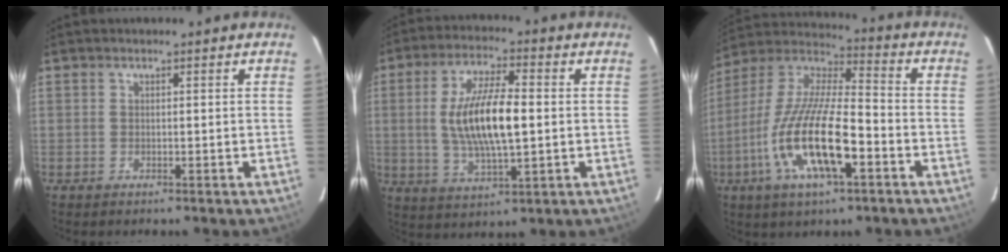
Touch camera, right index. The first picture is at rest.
{"total": 13.0, "force": [0.1, 4.1, 12.4], "torque": [-0.238, 0.001, 0.008]}
{"total": 19.0, "force": [-7.2, 5.6, 16.7], "torque": [-0.336, -0.021, -0.140]}